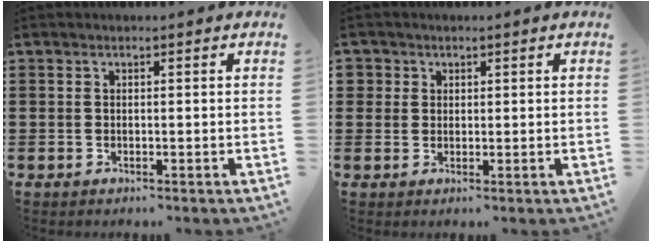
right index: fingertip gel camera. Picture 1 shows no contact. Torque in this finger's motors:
{"motor_torque": [-0.11, -0.21, 0.03, 0.00]}